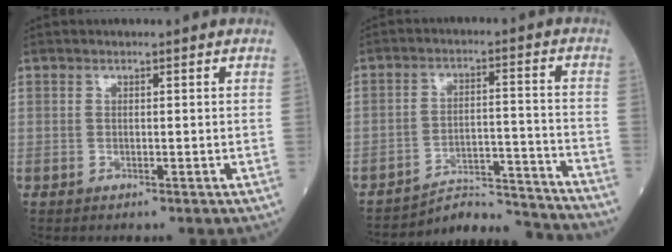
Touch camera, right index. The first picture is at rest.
{"total": 12.3, "force": [-12.2, -1.0, 0.3], "torque": [0.001, 0.024, -0.188]}